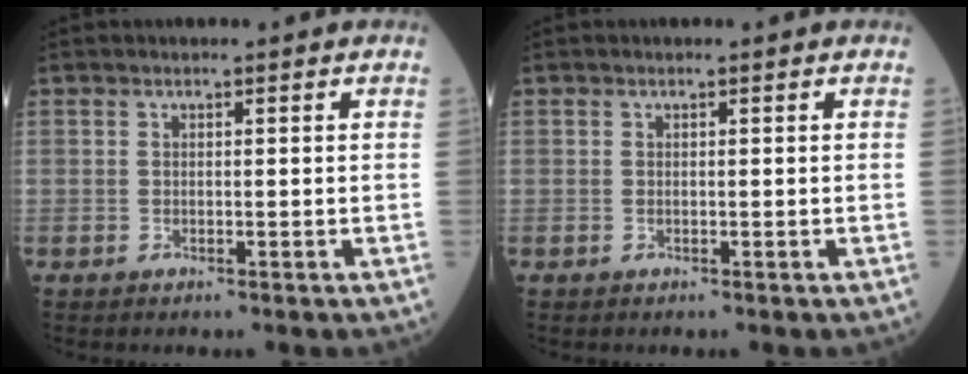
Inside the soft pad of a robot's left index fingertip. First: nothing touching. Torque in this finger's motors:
{"motor_torque": [0.00, 0.00, 0.01, 0.00]}